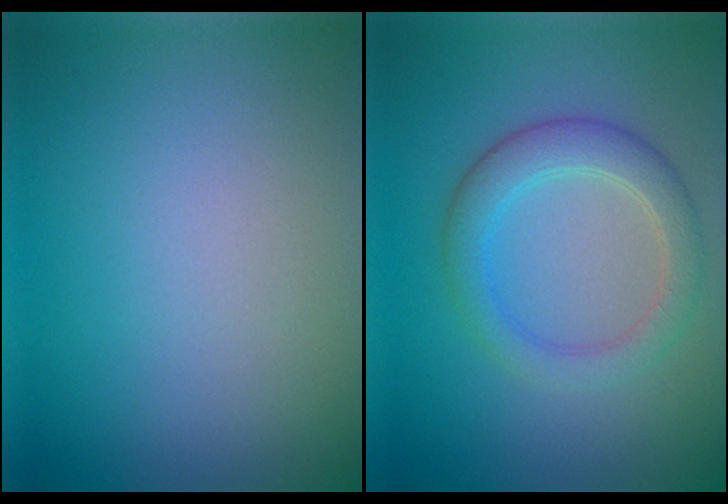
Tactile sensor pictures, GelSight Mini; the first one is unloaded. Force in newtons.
{"total": 3.5, "press": 3.5, "slide": 0.0}